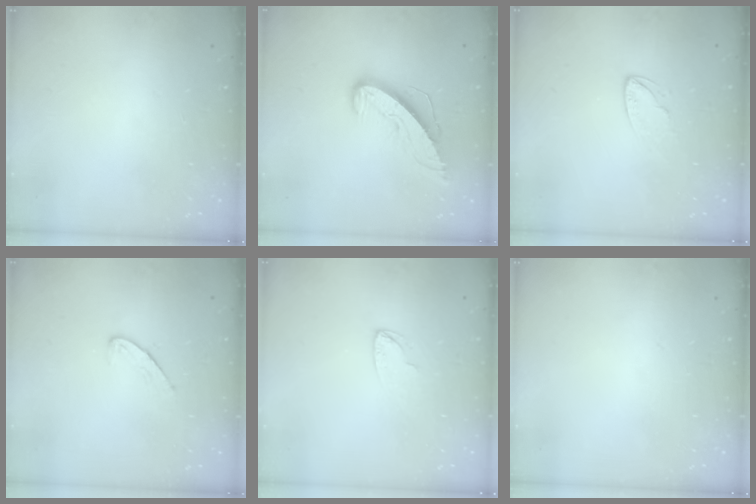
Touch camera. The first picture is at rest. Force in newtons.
{"total": 9.1, "press": 9.1, "slide": 0.3}
{"total": 5.2, "press": 5.2, "slide": 0.4}
{"total": 6.5, "press": 6.4, "slide": 0.6}
{"total": 4.1, "press": 4.1, "slide": 0.4}
{"total": 0.0}